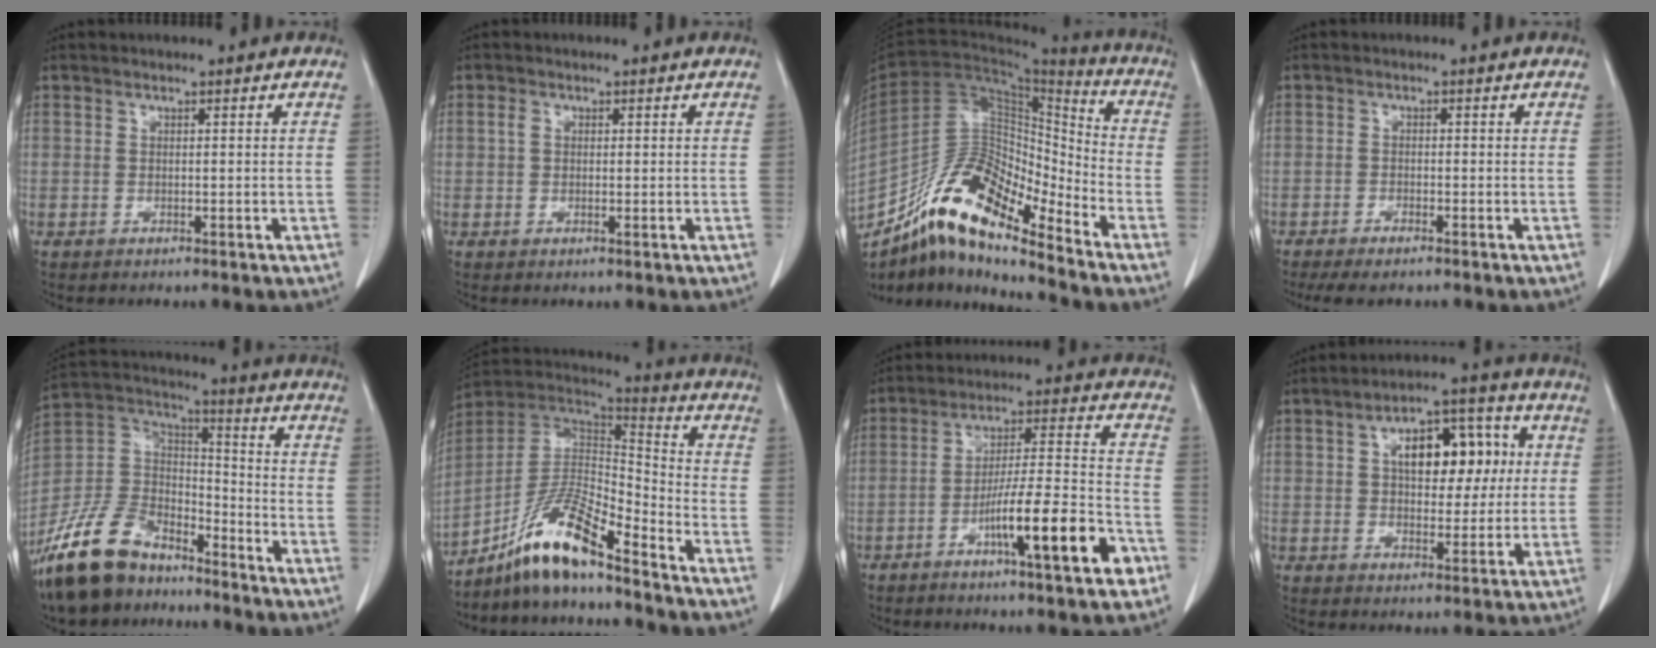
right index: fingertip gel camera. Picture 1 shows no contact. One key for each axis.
{"total": 1.7, "fx": 0.4, "fy": 1.2, "fz": 1.1, "tx": -0.025, "ty": 0.005, "tz": 0.006}
{"total": 14.5, "fx": -11.5, "fy": 3.6, "fz": 8.0, "tx": -0.140, "ty": 0.043, "tz": -0.206}
{"total": 3.7, "fx": -2.8, "fy": 1.1, "fz": 2.0, "tx": -0.033, "ty": -0.006, "tz": -0.045}
{"total": 15.6, "fx": -12.1, "fy": 7.4, "fz": 6.5, "tx": -0.141, "ty": 0.025, "tz": -0.231}
{"total": 13.0, "fx": -9.6, "fy": 1.6, "fz": 8.5, "tx": -0.161, "ty": 0.017, "tz": -0.177}
{"total": 14.6, "fx": -6.6, "fy": 0.9, "fz": 12.9, "tx": -0.208, "ty": 0.003, "tz": -0.105}
{"total": 11.7, "fx": 2.6, "fy": 6.0, "fz": 9.7, "tx": -0.138, "ty": 0.033, "tz": 0.040}